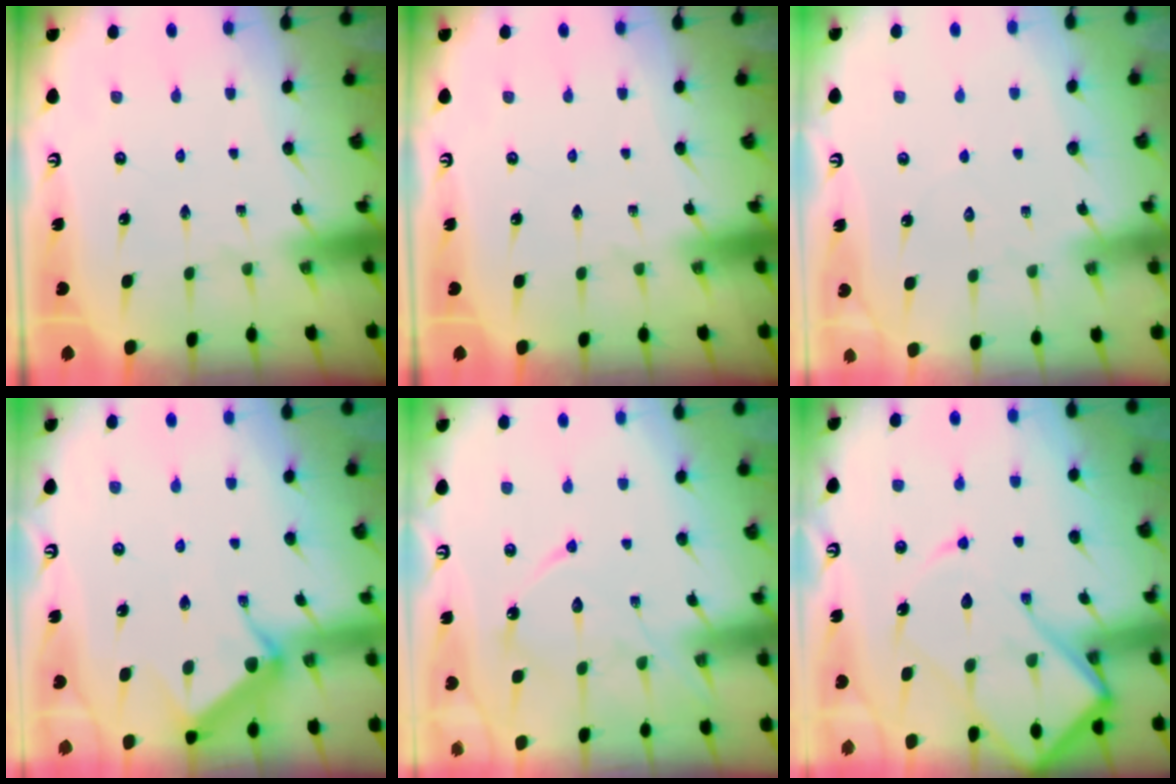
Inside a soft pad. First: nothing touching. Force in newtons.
{"total": 0.0}
{"total": 3.3, "press": 3.3, "slide": 0.3}
{"total": 9.3, "press": 9.3, "slide": 0.4}
{"total": 12.4, "press": 12.4, "slide": 0.9}
{"total": 16.3, "press": 16.2, "slide": 1.7}